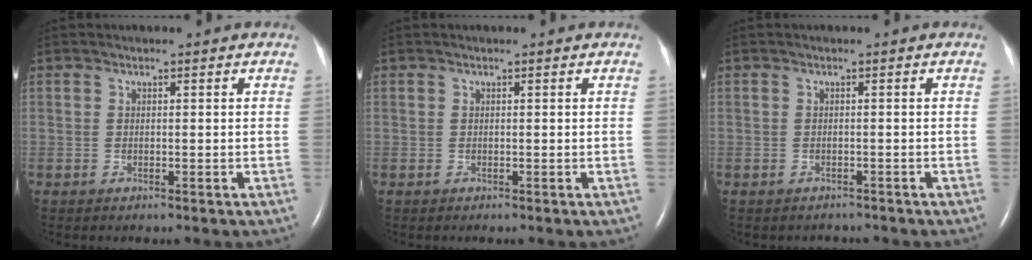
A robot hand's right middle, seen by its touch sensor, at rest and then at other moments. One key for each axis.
{"total": 0.0}
{"total": 1.5, "fx": -1.4, "fy": 0.6, "fz": -0.1, "tx": -0.004, "ty": -0.001, "tz": -0.018}